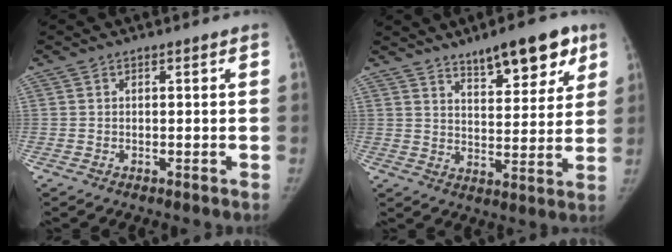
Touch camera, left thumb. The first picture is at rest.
{"total": 13.2, "force": [8.6, 4.7, 8.9], "torque": [-0.091, -0.037, 0.130]}